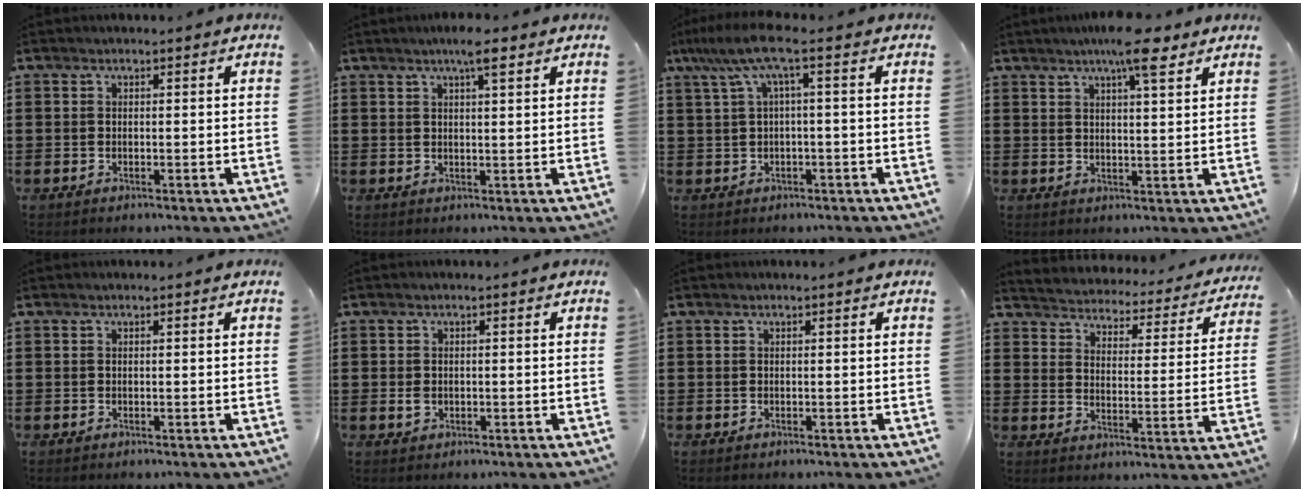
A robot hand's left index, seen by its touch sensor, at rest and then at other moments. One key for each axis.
{"total": 4.5, "fx": 3.0, "fy": 0.9, "fz": 3.3, "tx": -0.054, "ty": 0.000, "tz": 0.047}
{"total": 6.5, "fx": 1.8, "fy": 0.5, "fz": 6.2, "tx": -0.138, "ty": -0.008, "tz": 0.024}
{"total": 7.6, "fx": 5.2, "fy": 1.3, "fz": 5.4, "tx": -0.093, "ty": -0.008, "tz": 0.084}
{"total": 0.0}
{"total": 1.2, "fx": -0.1, "fy": 0.9, "fz": 0.7, "tx": -0.017, "ty": 0.005, "tz": -0.004}
{"total": 0.0}
{"total": 3.0, "fx": 3.0, "fy": 0.0, "fz": -0.2, "tx": -0.018, "ty": -0.034, "tz": 0.043}